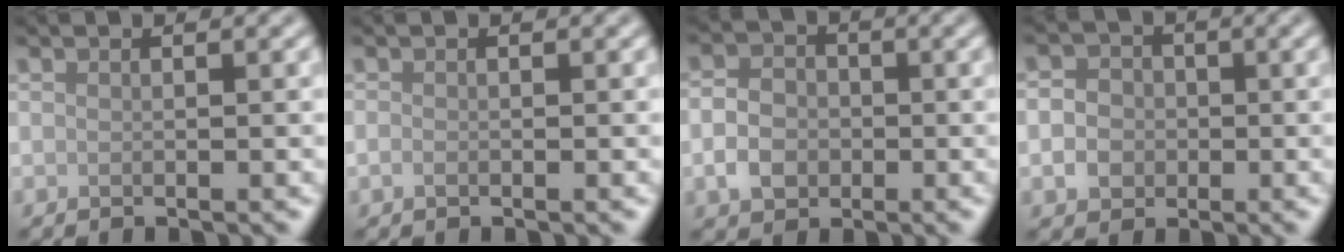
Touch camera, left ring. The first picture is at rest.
{"total": 0.7, "force": [-0.3, 0.4, 0.4], "torque": [-0.008, -0.002, -0.006]}
{"total": 3.5, "force": [-1.0, 2.8, 1.9], "torque": [-0.035, 0.002, -0.024]}
{"total": 2.8, "force": [-0.6, 2.5, 1.2], "torque": [-0.006, -0.001, -0.017]}